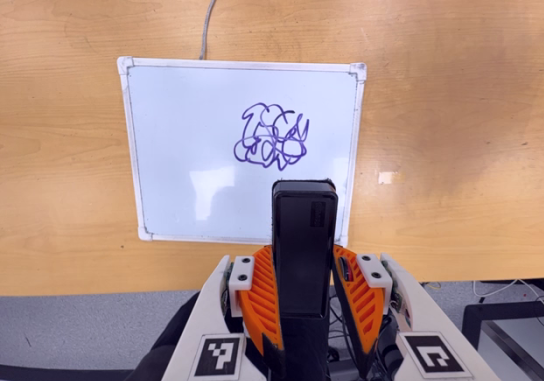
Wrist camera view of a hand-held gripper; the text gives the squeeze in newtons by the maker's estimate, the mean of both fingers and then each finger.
{"total": 4.1, "left": 2.6, "right": 5.6}